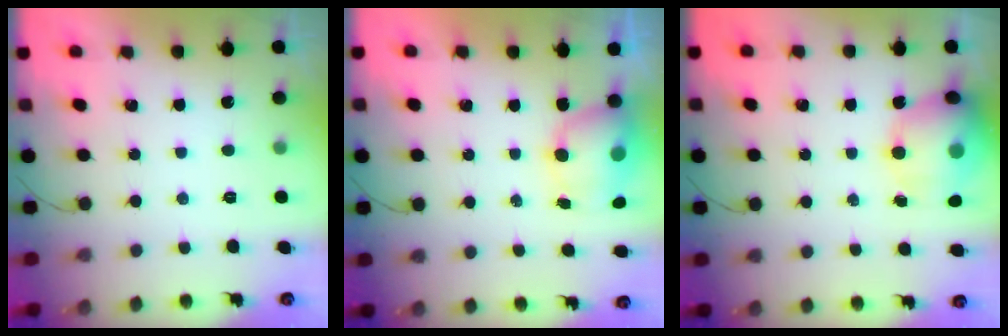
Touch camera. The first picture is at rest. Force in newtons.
{"total": 8.0, "press": 7.8, "slide": 1.3}
{"total": 17.2, "press": 16.8, "slide": 3.9}